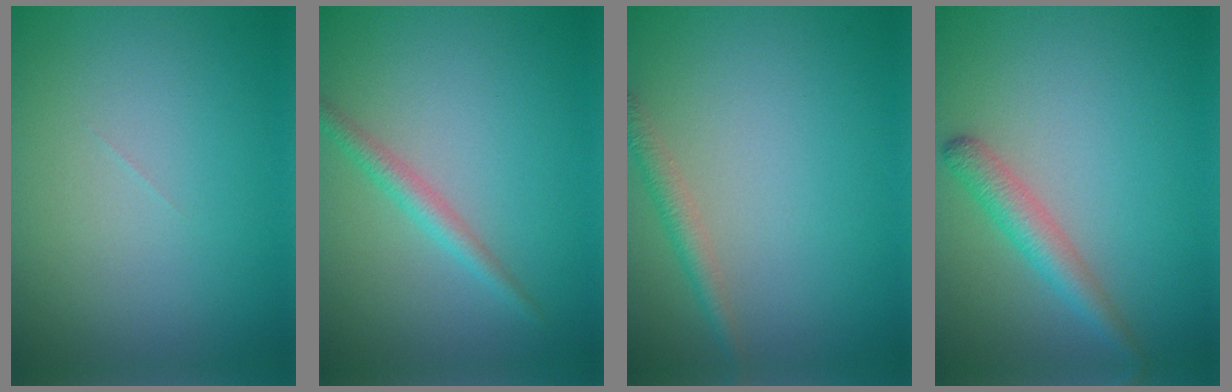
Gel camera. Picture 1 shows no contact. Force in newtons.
{"total": 2.0, "press": 2.0, "slide": 0.1}
{"total": 1.8, "press": 1.8, "slide": 0.1}
{"total": 2.8, "press": 2.8, "slide": 0.1}